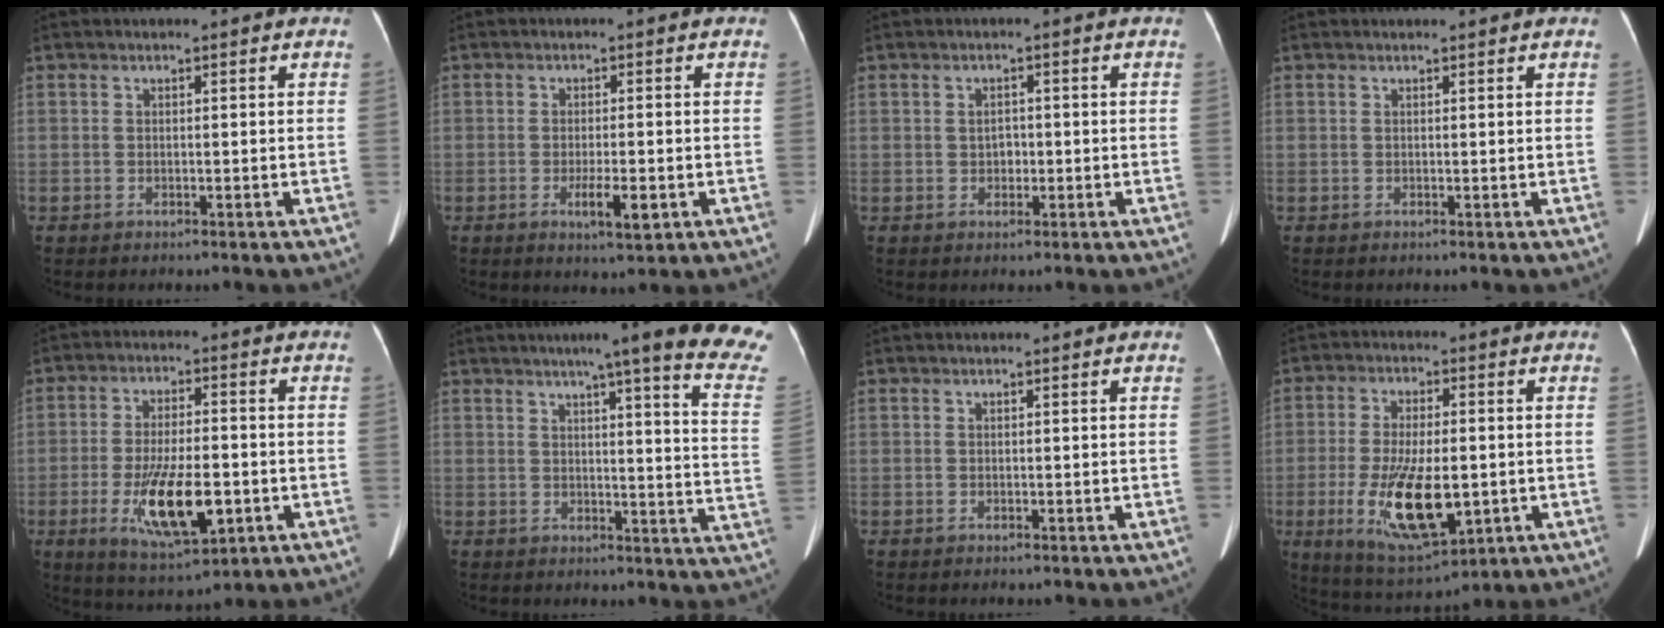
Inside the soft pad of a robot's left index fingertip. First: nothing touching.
{"total": 4.1, "force": [-1.5, 0.8, 3.7], "torque": [-0.068, -0.005, -0.021]}
{"total": 1.6, "force": [-0.3, 1.3, 0.9], "torque": [-0.015, 0.003, -0.002]}
{"total": 2.2, "force": [2.1, 0.3, 0.7], "torque": [-0.010, 0.019, 0.023]}
{"total": 12.1, "force": [-3.5, 3.8, 11.0], "torque": [-0.206, -0.014, -0.052]}
{"total": 20.5, "force": [16.5, -0.3, 12.2], "torque": [-0.145, -0.052, 0.178]}
{"total": 0.0}
{"total": 13.3, "force": [-2.9, 4.6, 12.1], "torque": [-0.232, -0.020, -0.037]}